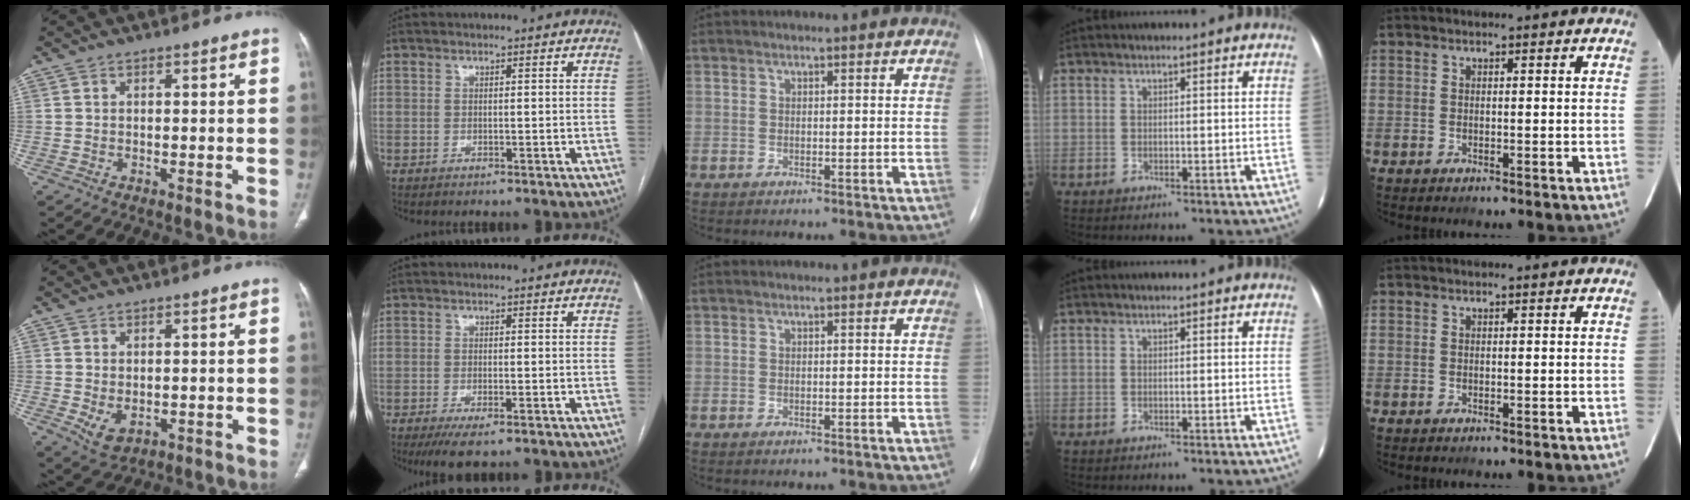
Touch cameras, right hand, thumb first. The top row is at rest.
{"thumb": {"total": 4.0, "force": [-0.6, 2.7, 2.9], "torque": [-0.048, -0.007, 0.004]}, "index": {"total": 4.3, "force": [-2.7, 1.0, 3.2], "torque": [-0.055, -0.010, -0.042]}, "middle": {"total": 0.7, "force": [-0.6, 0.1, 0.4], "torque": [-0.009, -0.002, -0.007]}}